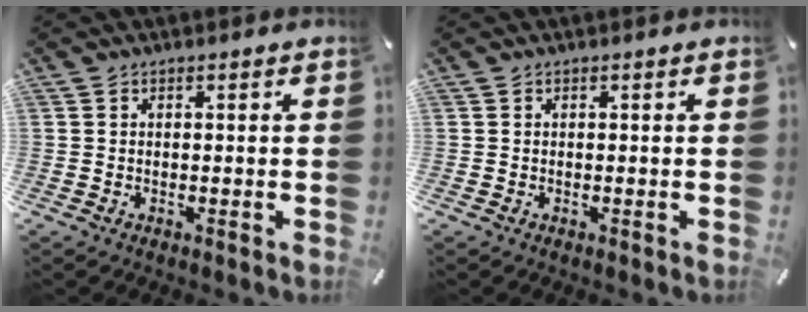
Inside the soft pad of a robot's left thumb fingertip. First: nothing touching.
{"total": 0.0}